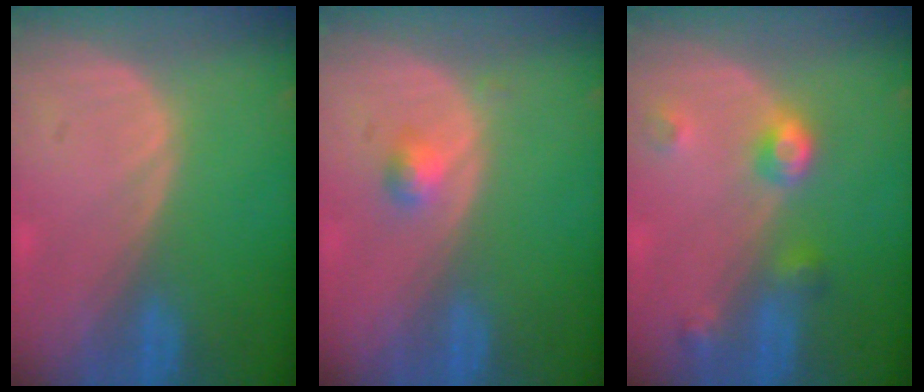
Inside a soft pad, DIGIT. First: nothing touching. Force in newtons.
{"total": 2.0, "press": 1.8, "slide": 0.8}
{"total": 4.6, "press": 4.1, "slide": 2.1}